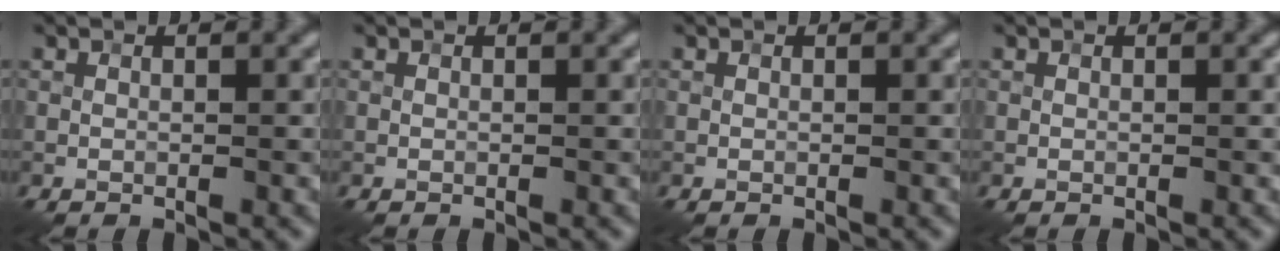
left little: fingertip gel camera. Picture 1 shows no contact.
{"total": 0.0}
{"total": 0.0}
{"total": 0.0}